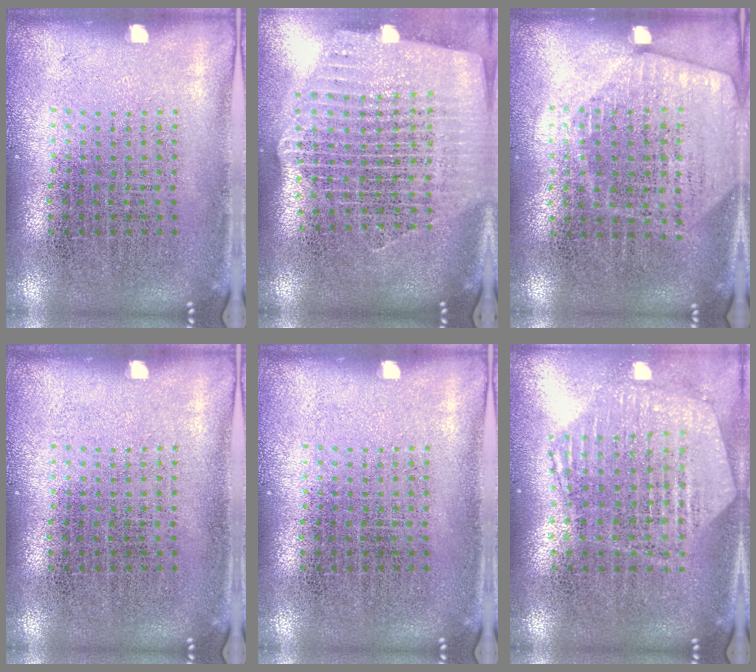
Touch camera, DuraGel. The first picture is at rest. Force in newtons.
{"total": 2.7, "press": 2.3, "slide": 1.4}
{"total": 1.7, "press": 1.6, "slide": 0.7}
{"total": 0.0}
{"total": 0.0}
{"total": 1.2, "press": 1.2, "slide": 0.1}